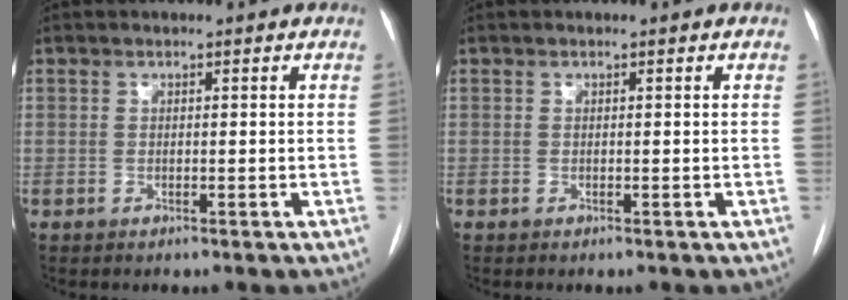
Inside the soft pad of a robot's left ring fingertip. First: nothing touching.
{"total": 0.0}